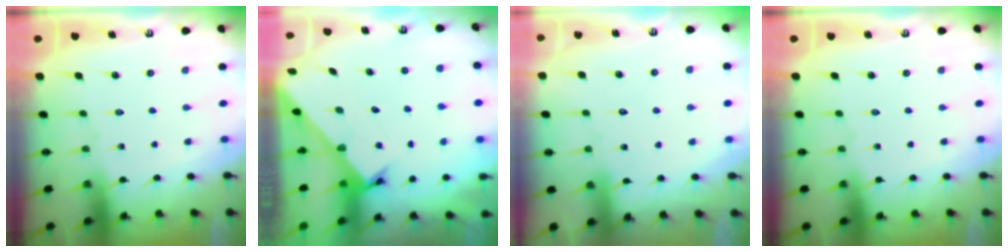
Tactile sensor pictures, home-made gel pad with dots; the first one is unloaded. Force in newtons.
{"total": 2.4, "press": 2.4, "slide": 0.2}
{"total": 7.5, "press": 7.5, "slide": 0.3}
{"total": 0.0}